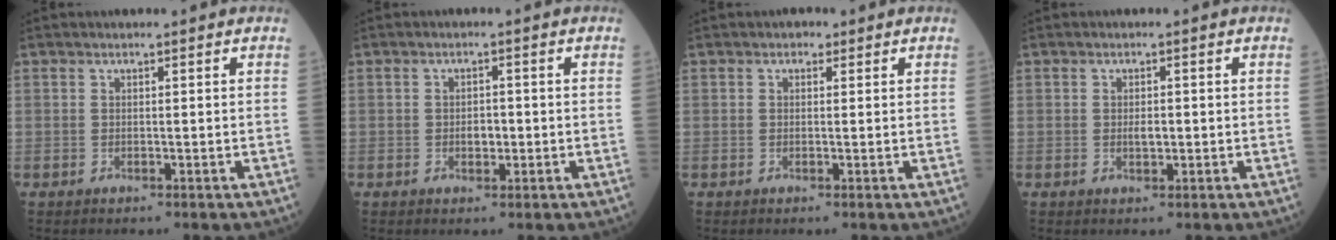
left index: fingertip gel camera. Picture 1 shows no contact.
{"total": 1.9, "force": [-0.6, 1.1, 1.4], "torque": [-0.019, 0.000, -0.009]}
{"total": 1.0, "force": [0.4, 0.8, 0.3], "torque": [-0.002, -0.003, 0.000]}
{"total": 1.4, "force": [-0.3, 0.6, 1.2], "torque": [-0.020, -0.004, -0.004]}